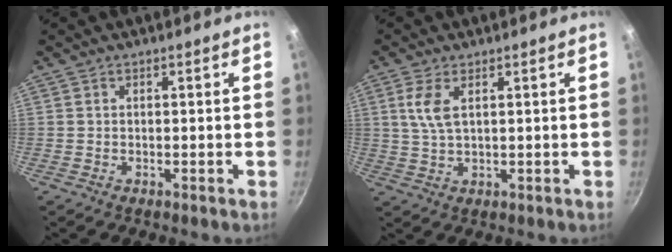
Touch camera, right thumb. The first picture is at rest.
{"total": 4.9, "force": [1.7, 2.1, 4.1], "torque": [-0.087, -0.006, 0.036]}